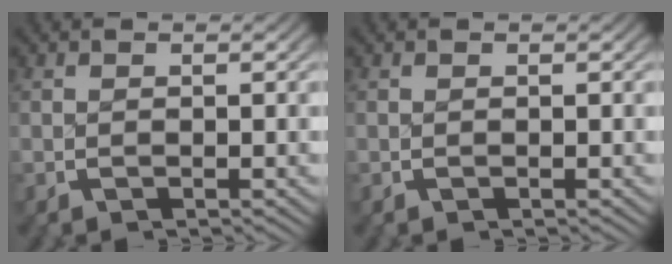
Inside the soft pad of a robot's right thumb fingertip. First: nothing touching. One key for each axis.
{"total": 0.0}